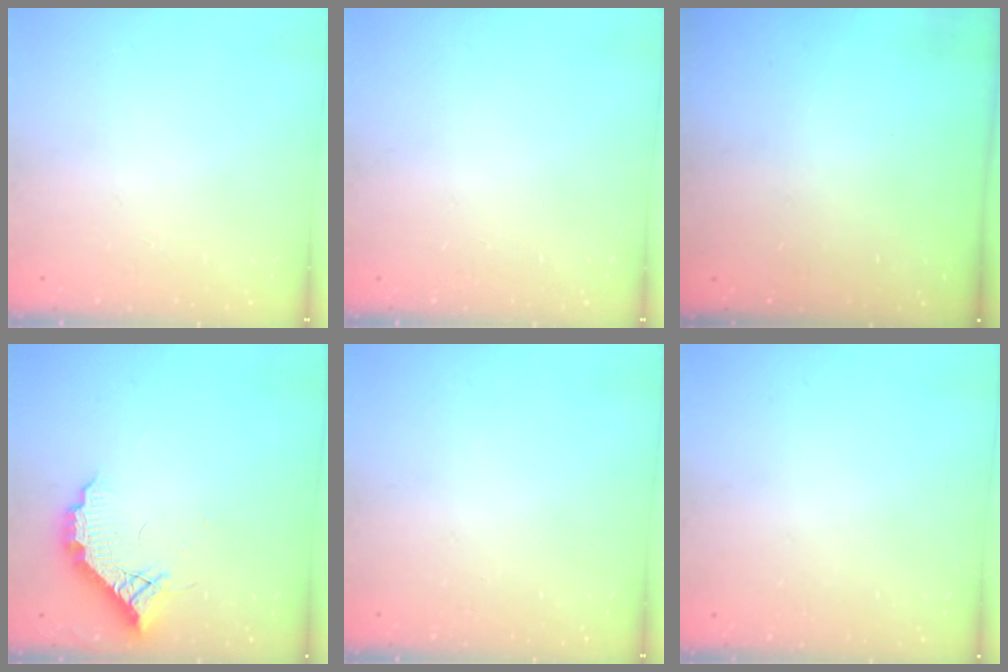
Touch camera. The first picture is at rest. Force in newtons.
{"total": 0.0}
{"total": 3.0, "press": 3.0, "slide": 0.1}
{"total": 10.1, "press": 10.1, "slide": 0.6}
{"total": 0.0}
{"total": 3.2, "press": 3.2, "slide": 0.1}